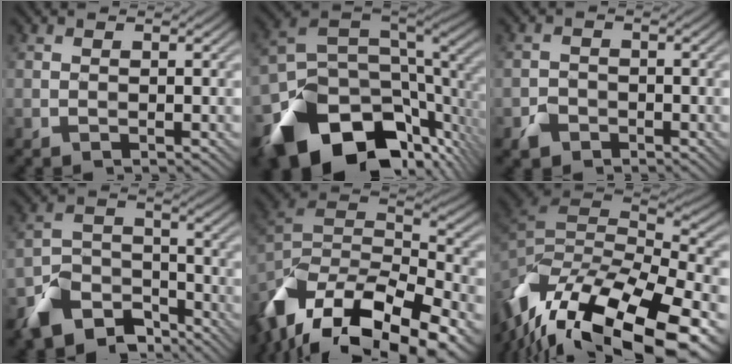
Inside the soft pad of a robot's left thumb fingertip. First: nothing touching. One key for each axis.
{"total": 15.9, "fx": -7.2, "fy": 10.1, "fz": 9.9, "tx": -0.211, "ty": -0.047, "tz": -0.098}
{"total": 2.0, "fx": -1.4, "fy": 1.4, "fz": 0.2, "tx": -0.002, "ty": -0.002, "tz": -0.030}
{"total": 9.8, "fx": -7.2, "fy": 5.5, "fz": 3.6, "tx": -0.071, "ty": -0.019, "tz": -0.138}
{"total": 17.6, "fx": -11.6, "fy": 8.0, "fz": 10.6, "tx": -0.234, "ty": -0.027, "tz": -0.169}
{"total": 17.3, "fx": -10.3, "fy": 7.5, "fz": 11.7, "tx": -0.236, "ty": -0.012, "tz": -0.151}